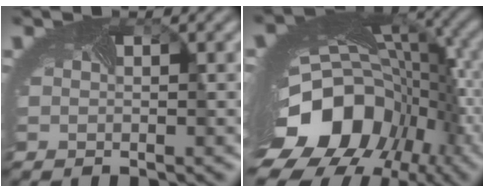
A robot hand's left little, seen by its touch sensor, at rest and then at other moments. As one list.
[{"total": 17.5, "force": [-6.4, 12.6, 10.2], "torque": [-0.215, -0.046, -0.092]}]